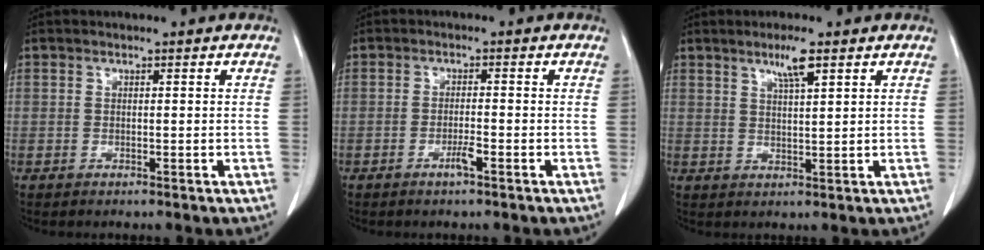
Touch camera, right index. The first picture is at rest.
{"total": 2.1, "force": [-1.1, 0.0, 1.8], "torque": [-0.030, 0.000, -0.020]}
{"total": 3.9, "force": [2.4, 0.2, 3.1], "torque": [-0.057, -0.001, 0.044]}